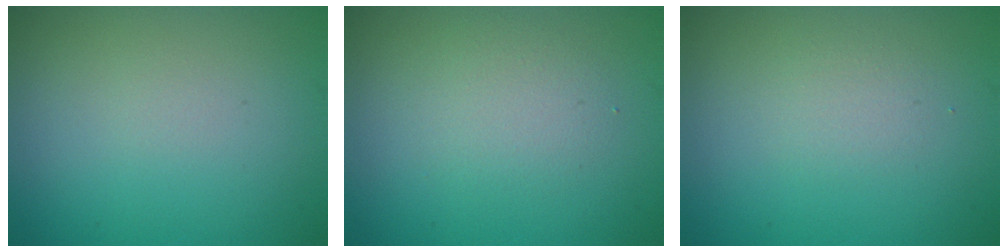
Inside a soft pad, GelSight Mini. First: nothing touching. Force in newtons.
{"total": 2.1, "press": 2.1, "slide": 0.1}
{"total": 1.2, "press": 1.2, "slide": 0.1}